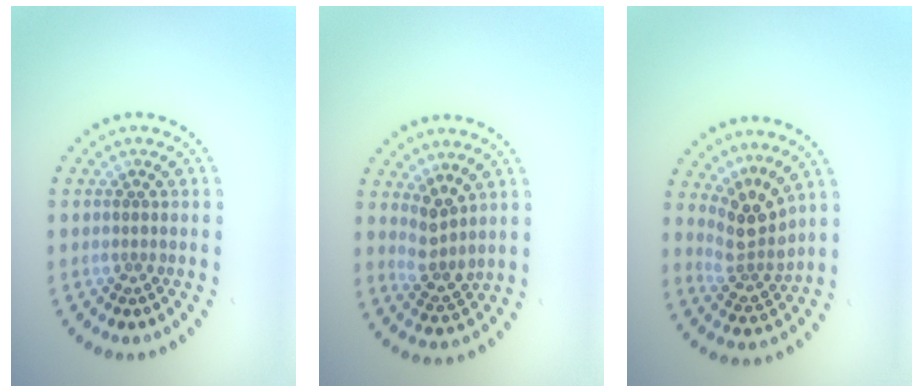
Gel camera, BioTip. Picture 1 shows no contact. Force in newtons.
{"total": 2.7, "press": 2.0, "slide": 1.8}
{"total": 3.3, "press": 2.3, "slide": 2.4}